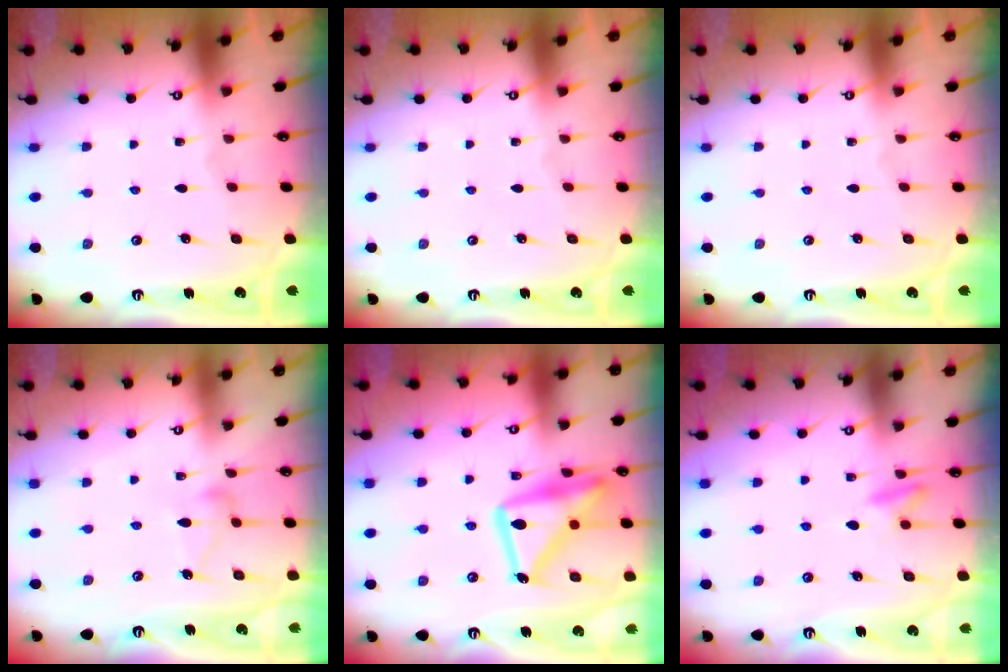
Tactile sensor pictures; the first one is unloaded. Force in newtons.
{"total": 0.0}
{"total": 0.0}
{"total": 10.0, "press": 9.9, "slide": 0.5}
{"total": 20.6, "press": 20.5, "slide": 1.5}
{"total": 8.7, "press": 8.6, "slide": 1.2}